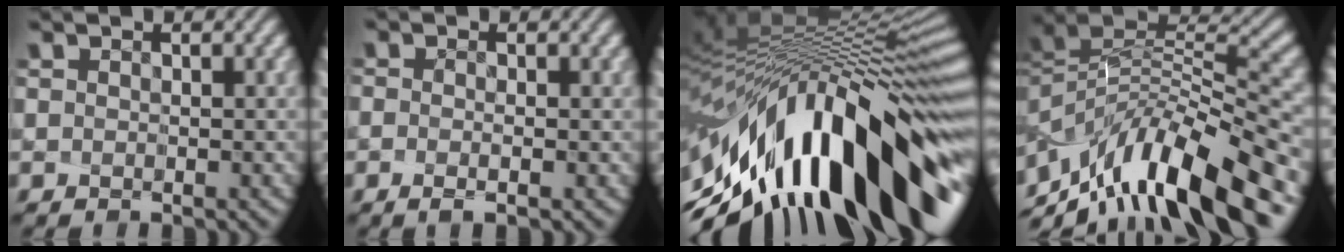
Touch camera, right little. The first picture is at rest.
{"total": 1.4, "force": [-1.0, -0.3, 0.9], "torque": [-0.003, -0.017, -0.006]}
{"total": 15.6, "force": [-5.8, 5.6, 13.4], "torque": [-0.196, -0.017, -0.076]}
{"total": 12.0, "force": [-8.9, 2.8, 7.5], "torque": [-0.135, 0.014, -0.144]}